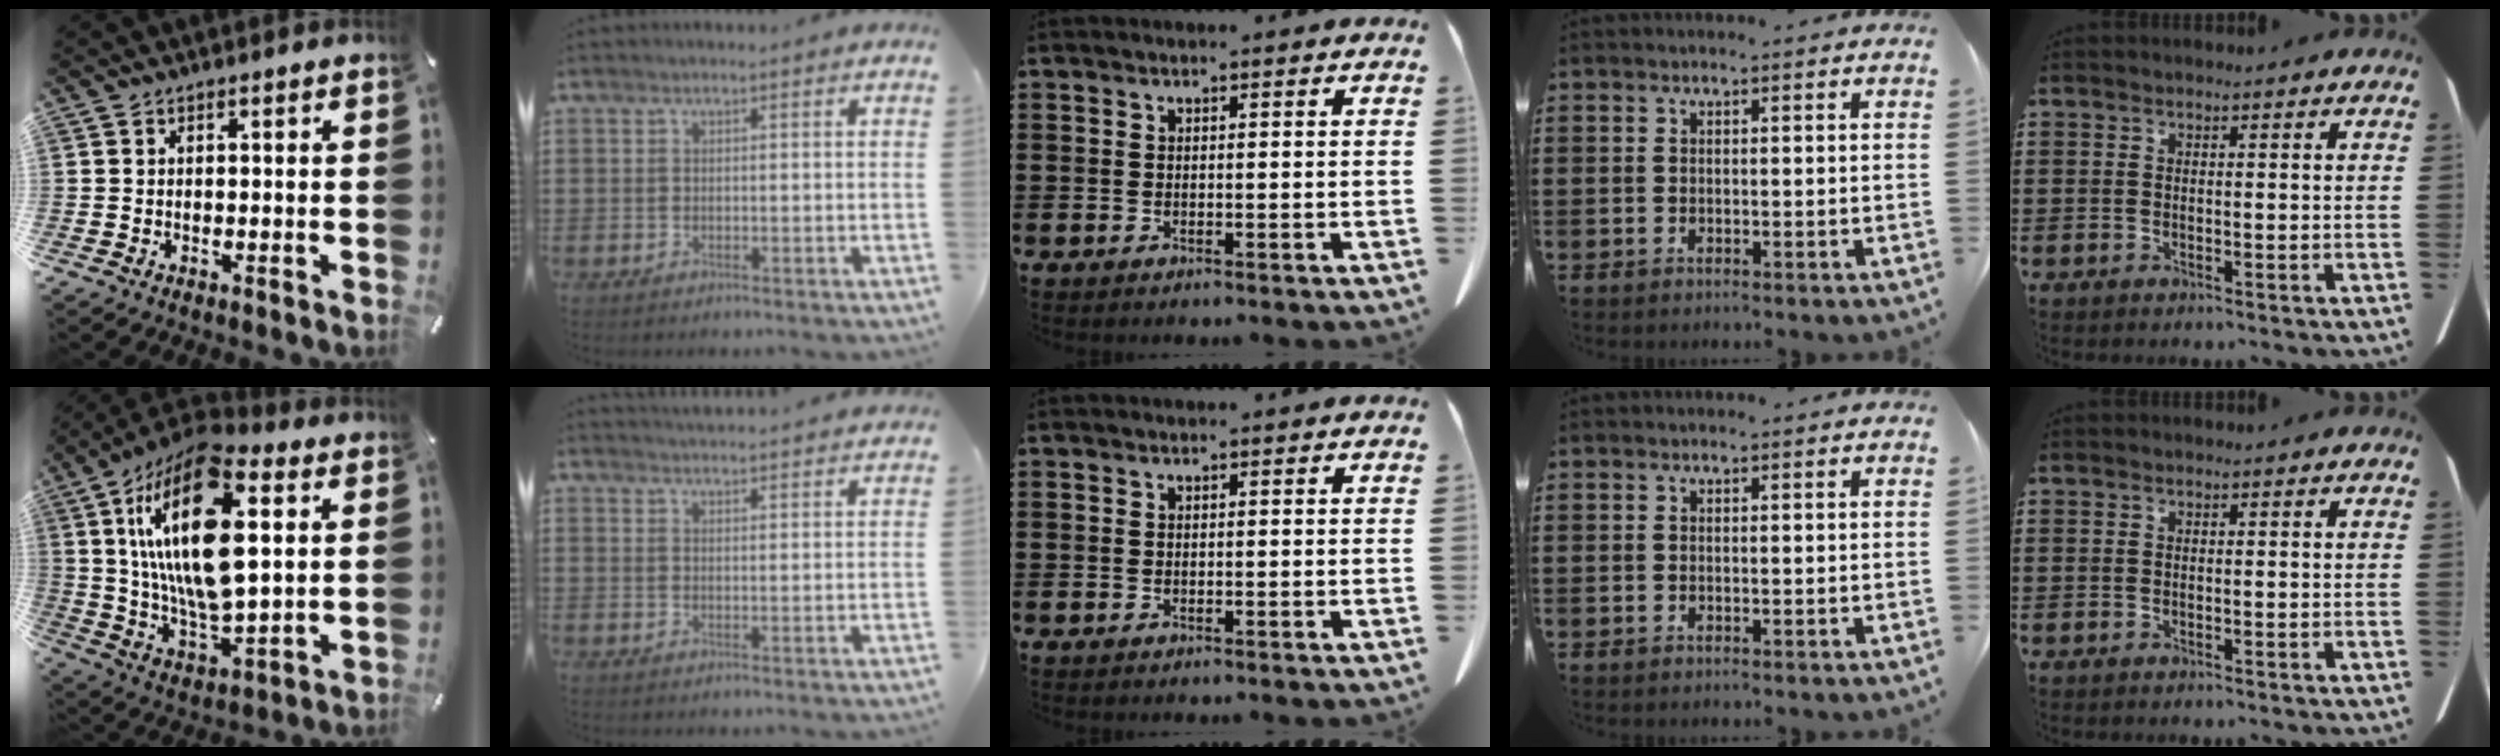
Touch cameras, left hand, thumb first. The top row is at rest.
{"thumb": {"total": 24.5, "force": [7.5, 12.2, 19.8], "torque": [-0.411, -0.023, 0.122]}, "index": {"total": 2.9, "force": [2.9, -0.2, 0.0], "torque": [-0.008, -0.012, 0.054]}}